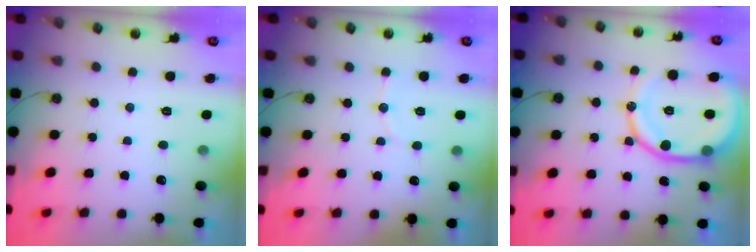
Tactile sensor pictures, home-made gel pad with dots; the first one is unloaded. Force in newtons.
{"total": 5.3, "press": 5.1, "slide": 1.4}
{"total": 15.5, "press": 15.4, "slide": 2.1}